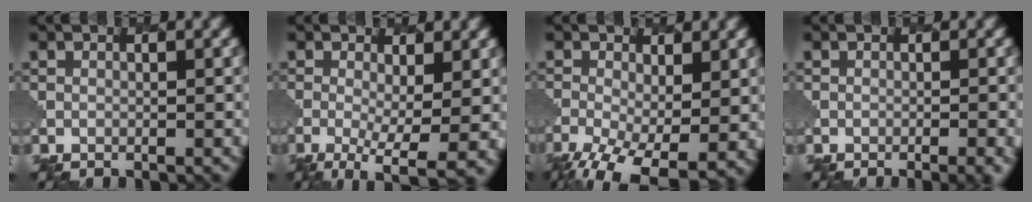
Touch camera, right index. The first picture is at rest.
{"total": 6.2, "force": [-1.4, 1.7, 5.8], "torque": [-0.104, -0.014, -0.018]}
{"total": 8.0, "force": [-3.1, 3.6, 6.5], "torque": [-0.136, -0.031, -0.050]}
{"total": 2.7, "force": [-0.9, 0.9, 2.4], "torque": [-0.017, 0.011, -0.007]}